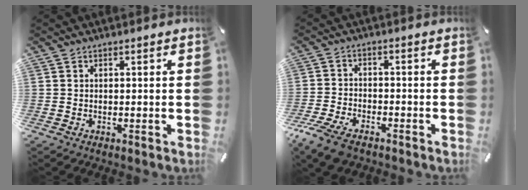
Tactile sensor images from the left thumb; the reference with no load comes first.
{"total": 7.2, "force": [-4.9, 3.7, 3.9], "torque": [-0.096, 0.012, -0.095]}